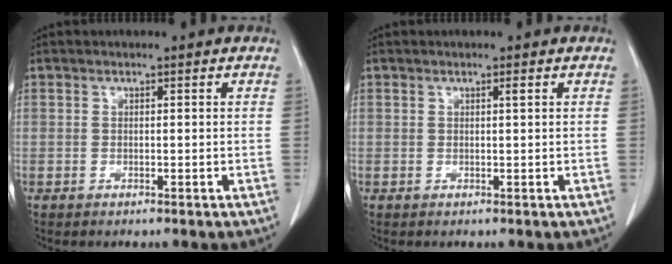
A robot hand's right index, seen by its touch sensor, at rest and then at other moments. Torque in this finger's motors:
{"motor_torque": [0.14, -0.06, 0.00, 0.01]}